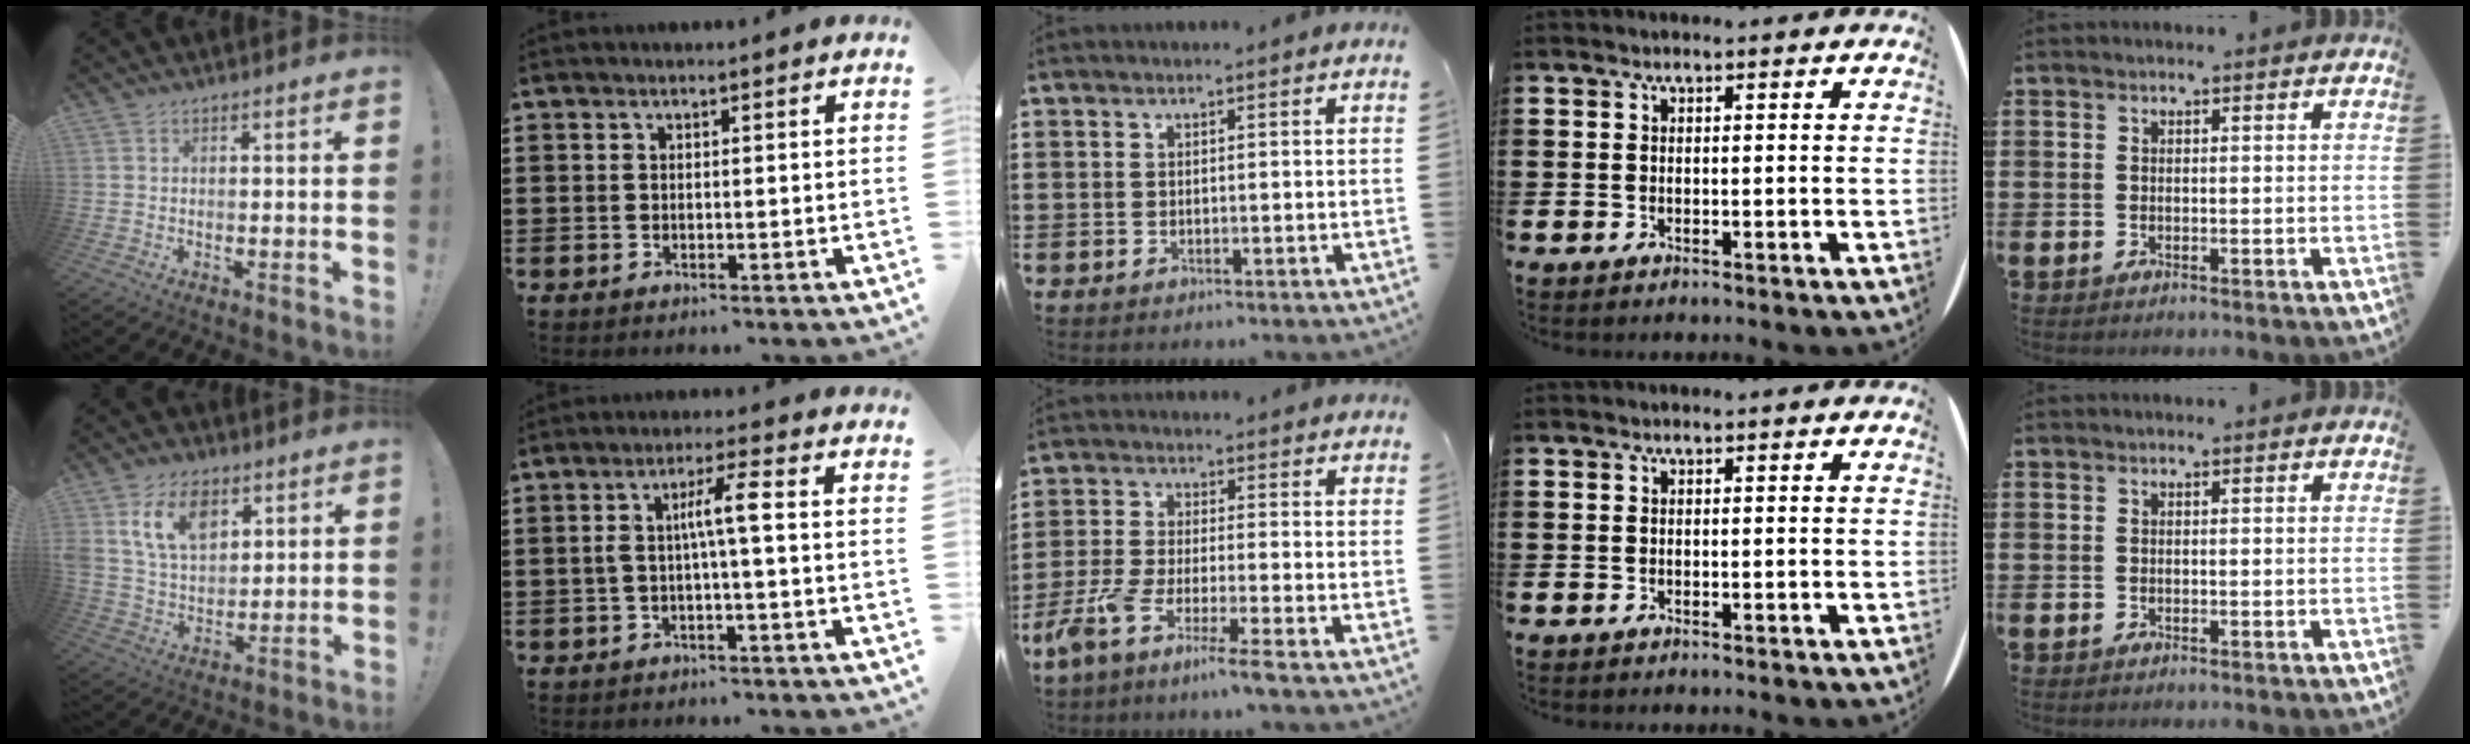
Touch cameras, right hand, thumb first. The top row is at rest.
{"thumb": {"total": 13.5, "force": [6.6, 8.9, 7.7], "torque": [-0.134, -0.016, 0.128]}, "index": {"total": 4.9, "force": [-0.1, 0.4, 4.9], "torque": [-0.095, 0.007, -0.009]}, "middle": {"total": 6.3, "force": [-5.2, -0.6, 3.5], "torque": [-0.088, -0.020, -0.107]}}